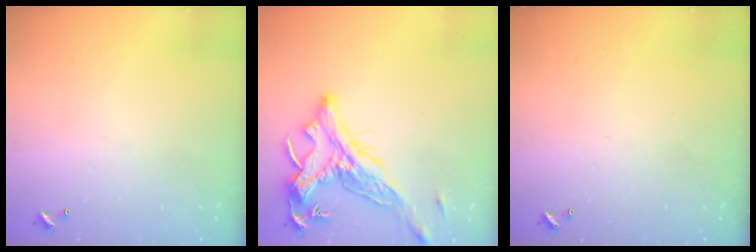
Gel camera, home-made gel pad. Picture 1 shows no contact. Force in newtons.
{"total": 5.4, "press": 5.1, "slide": 1.8}
{"total": 0.0}